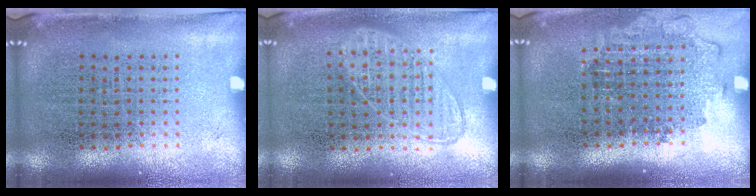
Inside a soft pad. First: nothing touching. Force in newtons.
{"total": 0.9, "press": 0.9, "slide": 0.3}
{"total": 1.1, "press": 1.0, "slide": 0.5}